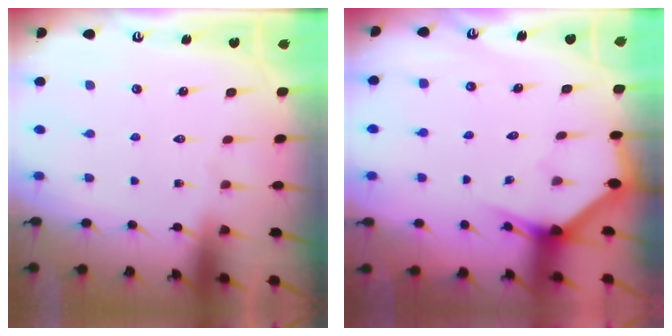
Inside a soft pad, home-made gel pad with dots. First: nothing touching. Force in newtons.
{"total": 2.9, "press": 2.9, "slide": 0.1}